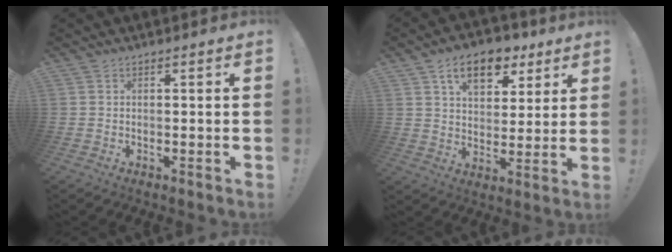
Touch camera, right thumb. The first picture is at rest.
{"total": 13.0, "force": [7.1, 7.8, 7.6], "torque": [-0.110, -0.028, 0.125]}